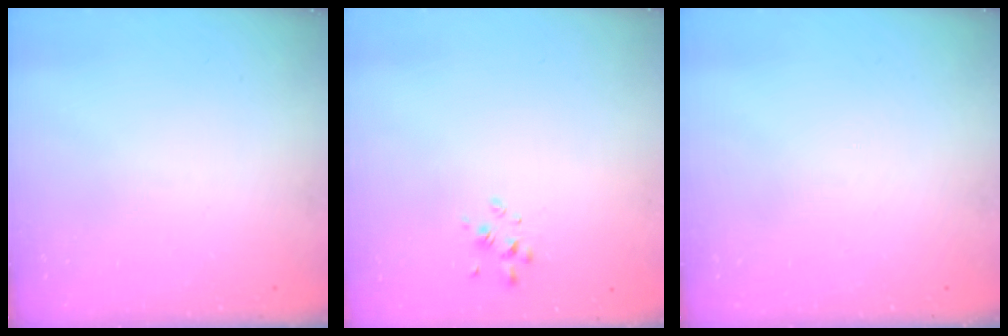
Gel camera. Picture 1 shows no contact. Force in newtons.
{"total": 2.1, "press": 2.0, "slide": 0.9}
{"total": 0.0}